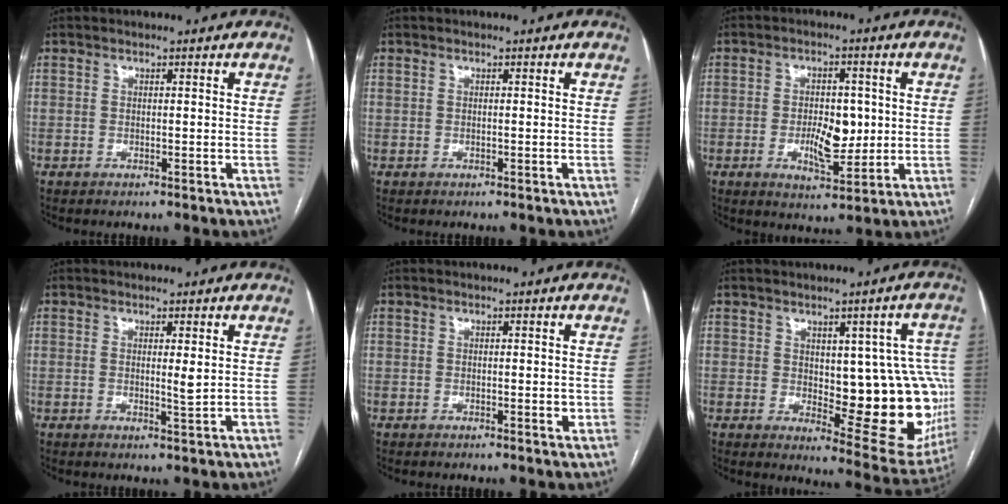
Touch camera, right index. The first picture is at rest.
{"total": 0.0}
{"total": 7.1, "force": [-0.5, 3.1, 6.3], "torque": [-0.102, 0.001, -0.003]}
{"total": 2.0, "force": [0.4, 0.1, 1.9], "torque": [-0.031, -0.004, 0.006]}
{"total": 1.2, "force": [-0.1, 0.5, 1.1], "torque": [-0.013, -0.002, 0.001]}
{"total": 16.8, "force": [-0.3, 6.7, 15.4], "torque": [-0.141, 0.009, 0.016]}